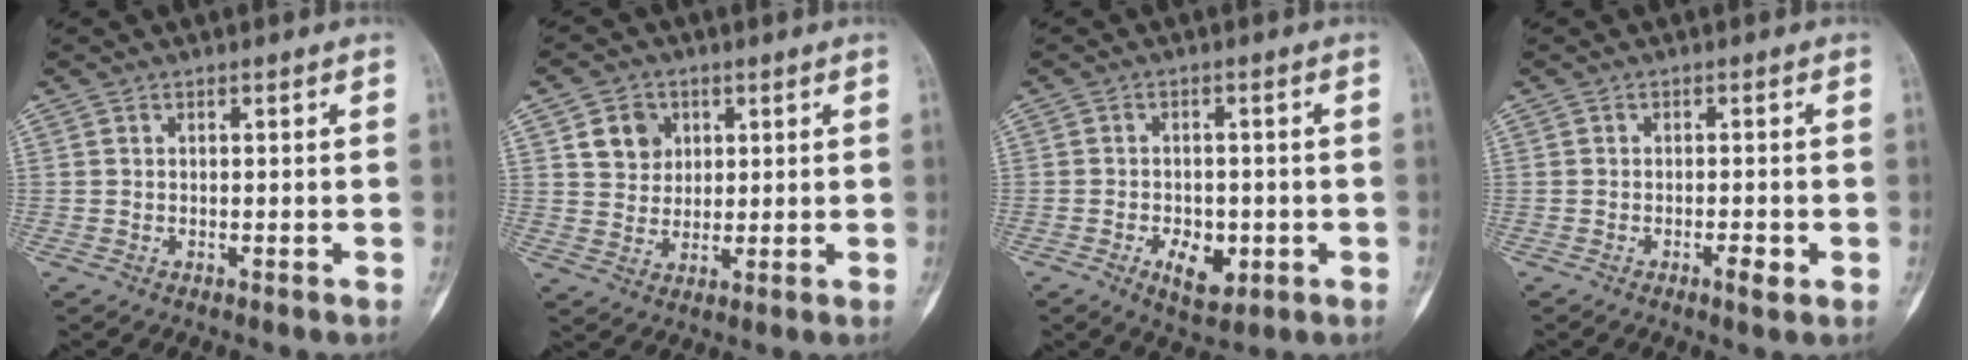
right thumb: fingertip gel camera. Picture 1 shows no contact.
{"total": 6.5, "force": [2.4, 5.5, 2.3], "torque": [-0.013, -0.008, 0.044]}
{"total": 6.0, "force": [-2.1, 3.6, 4.3], "torque": [-0.053, 0.004, -0.026]}
{"total": 2.5, "force": [-1.0, 0.6, 2.2], "torque": [-0.036, -0.003, -0.018]}